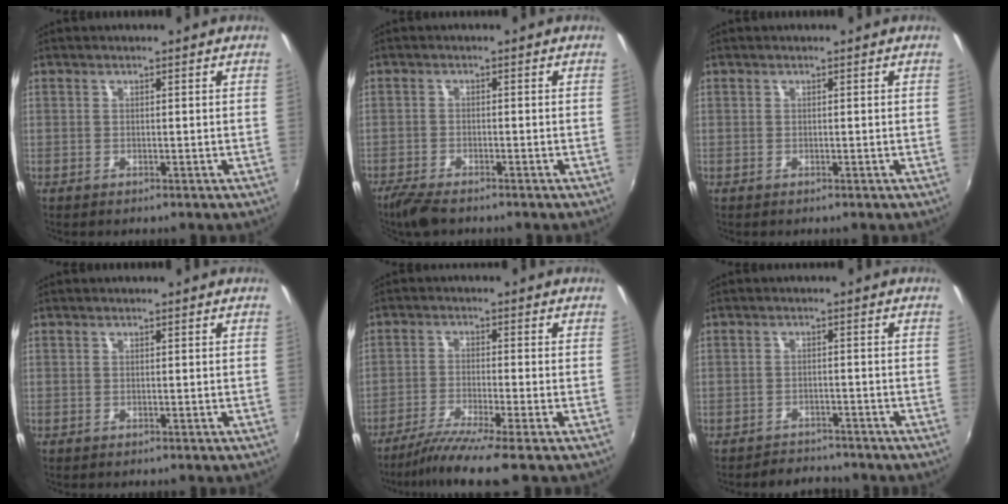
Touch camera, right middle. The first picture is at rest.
{"total": 5.3, "force": [-4.4, 1.1, 2.7], "torque": [-0.073, -0.020, -0.083]}
{"total": 0.0}
{"total": 0.0}
{"total": 7.1, "force": [-5.6, -1.2, 4.1], "torque": [-0.095, -0.019, -0.101]}
{"total": 4.8, "force": [-4.5, 1.5, 0.4], "torque": [-0.025, 0.000, -0.069]}